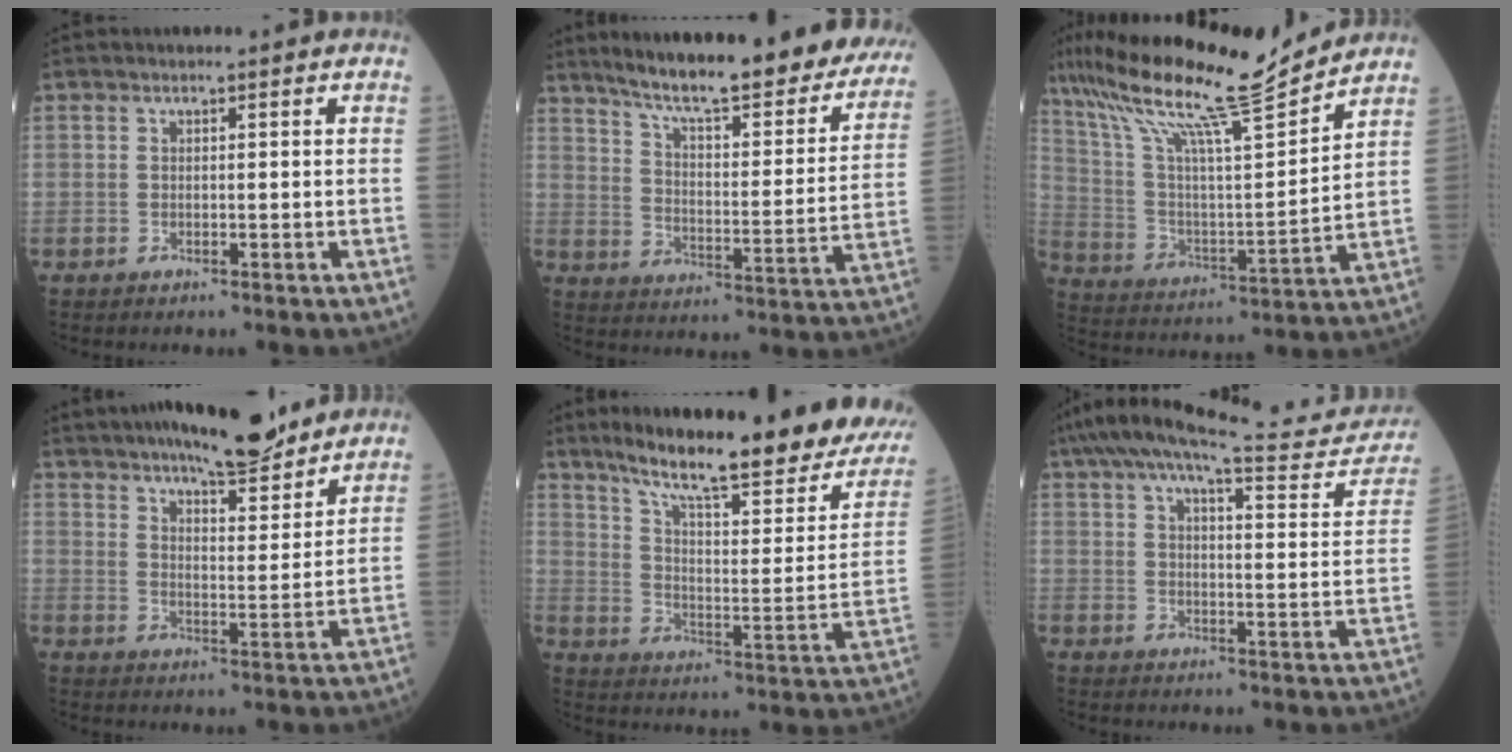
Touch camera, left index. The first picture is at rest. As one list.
[{"total": 27.7, "force": [23.4, 4.6, 14.1], "torque": [-0.202, -0.064, 0.298]}, {"total": 19.2, "force": [16.1, -0.2, 10.6], "torque": [-0.196, -0.004, 0.279]}, {"total": 13.1, "force": [11.1, 2.1, 6.7], "torque": [-0.101, -0.008, 0.164]}, {"total": 27.1, "force": [20.6, 3.6, 17.1], "torque": [-0.254, -0.048, 0.276]}, {"total": 22.0, "force": [19.7, 3.3, 9.2], "torque": [-0.138, -0.022, 0.244]}]